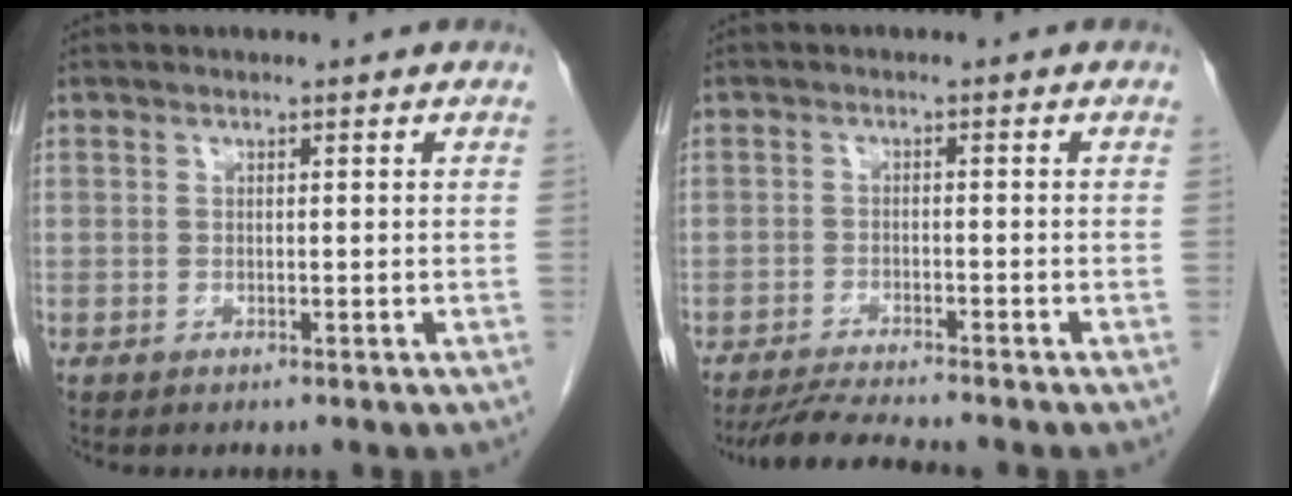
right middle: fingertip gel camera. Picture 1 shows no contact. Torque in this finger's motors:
{"motor_torque": [0.02, -0.02, 0.00, 0.00]}